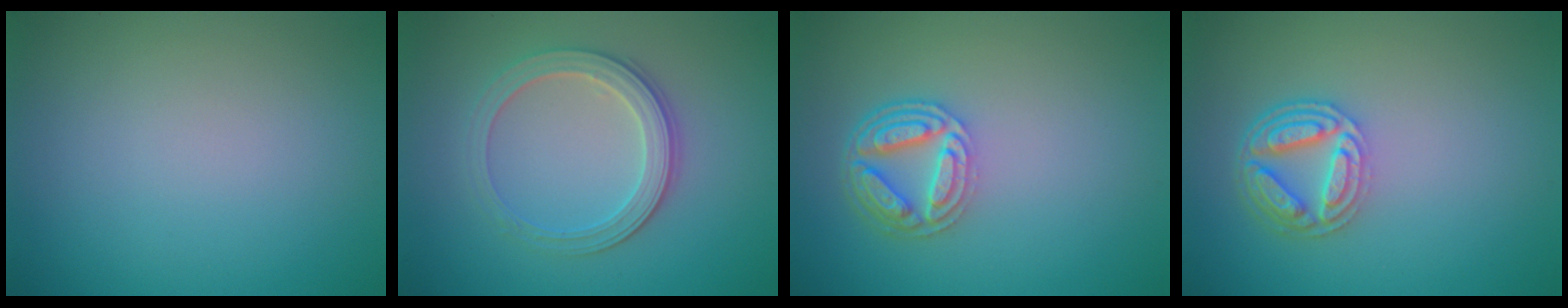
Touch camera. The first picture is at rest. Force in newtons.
{"total": 3.5, "press": 3.2, "slide": 1.5}
{"total": 4.6, "press": 3.6, "slide": 2.9}
{"total": 4.7, "press": 3.7, "slide": 3.0}